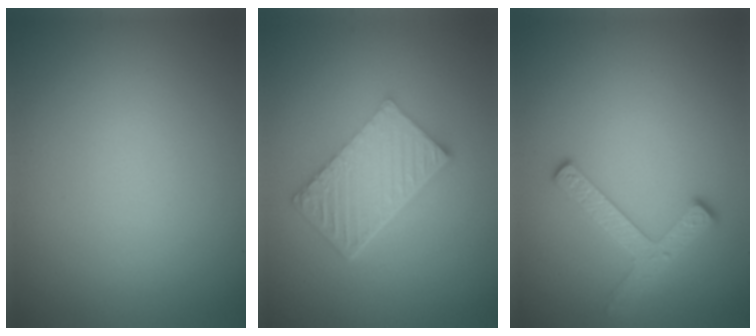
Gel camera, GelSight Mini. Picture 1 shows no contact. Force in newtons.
{"total": 6.7, "press": 4.4, "slide": 4.9}
{"total": 2.5, "press": 2.5, "slide": 0.4}